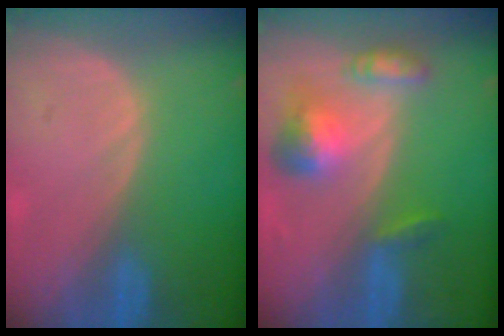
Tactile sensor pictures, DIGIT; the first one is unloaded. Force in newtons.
{"total": 6.7, "press": 6.3, "slide": 2.5}